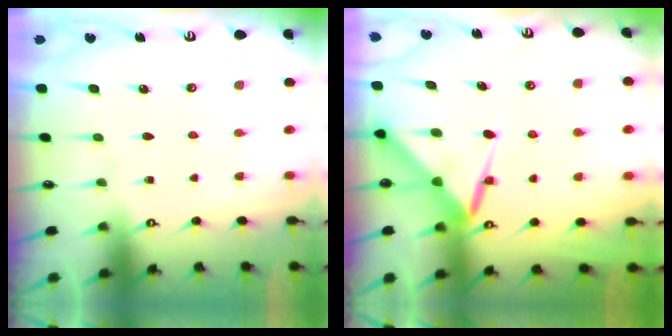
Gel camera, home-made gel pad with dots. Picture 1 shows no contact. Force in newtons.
{"total": 7.3, "press": 7.3, "slide": 0.7}